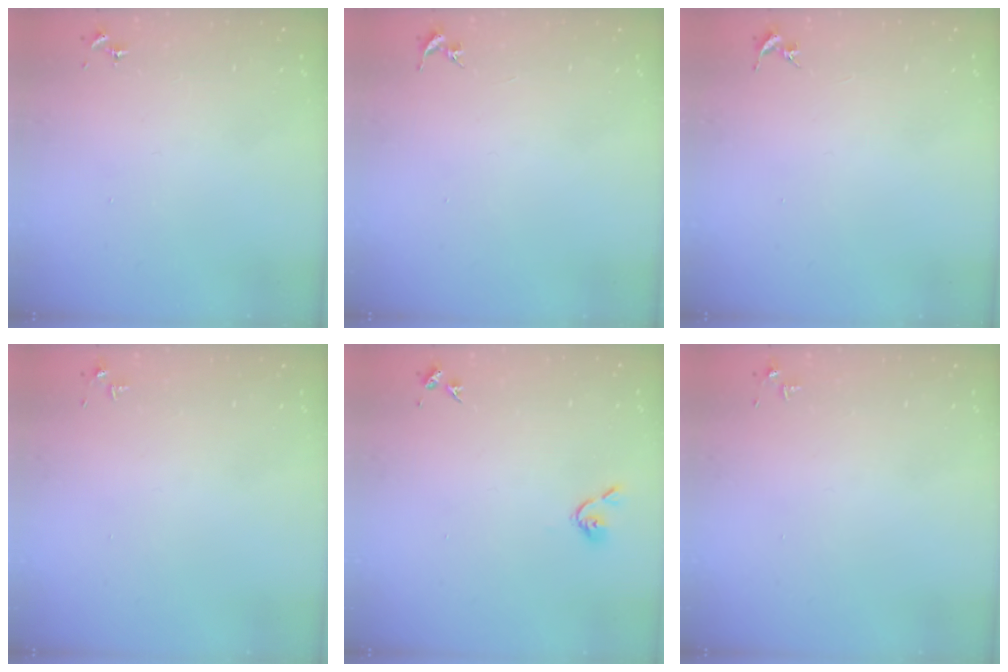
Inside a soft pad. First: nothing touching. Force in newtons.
{"total": 0.0}
{"total": 0.0}
{"total": 3.1, "press": 3.1, "slide": 0.4}
{"total": 3.7, "press": 3.7, "slide": 0.7}
{"total": 3.1, "press": 3.1, "slide": 0.4}